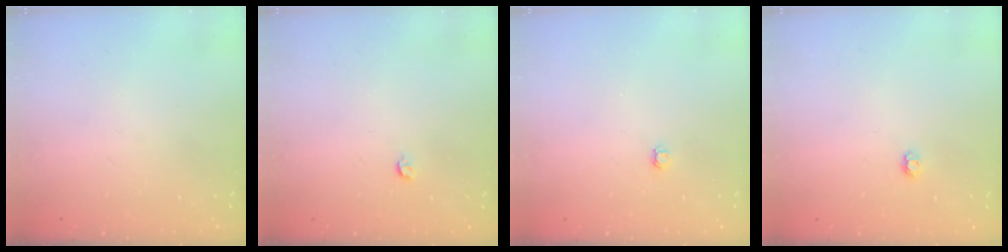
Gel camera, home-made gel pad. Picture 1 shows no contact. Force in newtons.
{"total": 3.2, "press": 3.2, "slide": 0.4}
{"total": 3.0, "press": 3.0, "slide": 0.4}
{"total": 2.9, "press": 2.9, "slide": 0.4}